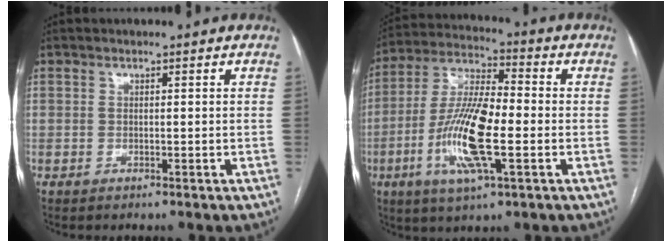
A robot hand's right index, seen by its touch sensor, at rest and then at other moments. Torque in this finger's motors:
{"motor_torque": [2.14, 0.00, 1.04, 0.21]}